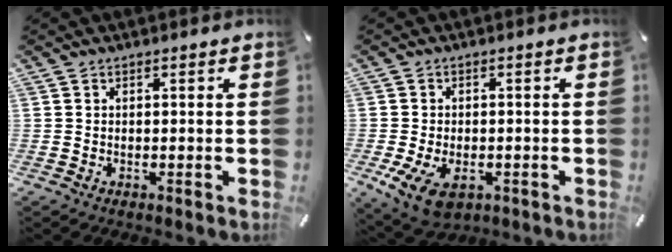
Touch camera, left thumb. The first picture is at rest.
{"total": 7.1, "force": [-2.4, 4.6, 4.8], "torque": [-0.115, 0.001, -0.043]}